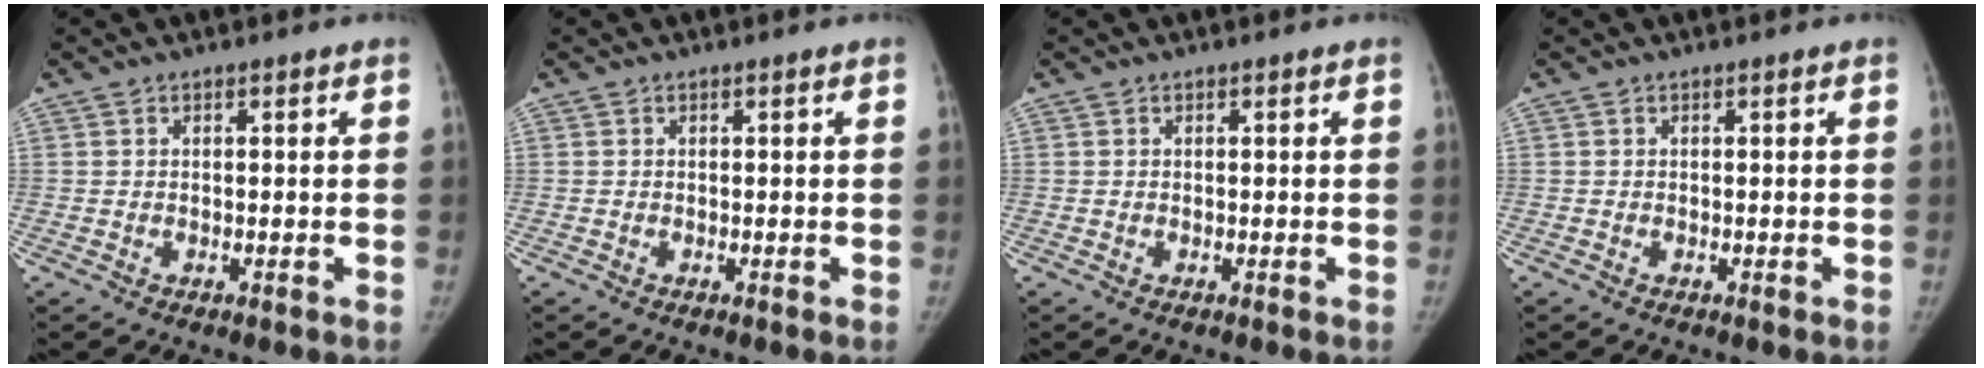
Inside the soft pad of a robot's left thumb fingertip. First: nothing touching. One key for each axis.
{"total": 0.0}
{"total": 0.0}
{"total": 0.0}